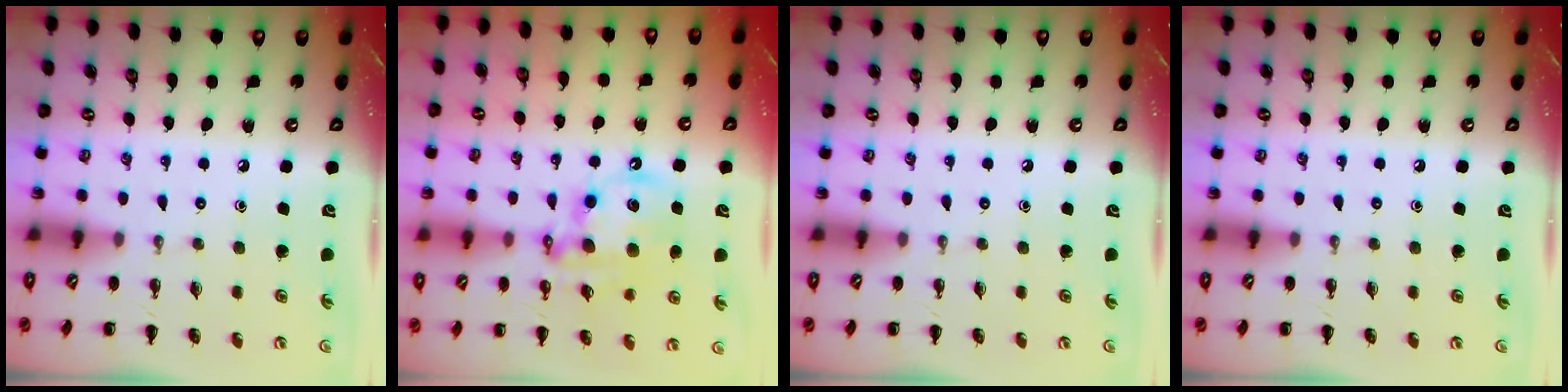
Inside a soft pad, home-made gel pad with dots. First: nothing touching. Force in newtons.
{"total": 12.6, "press": 12.2, "slide": 3.1}
{"total": 0.0}
{"total": 0.0}